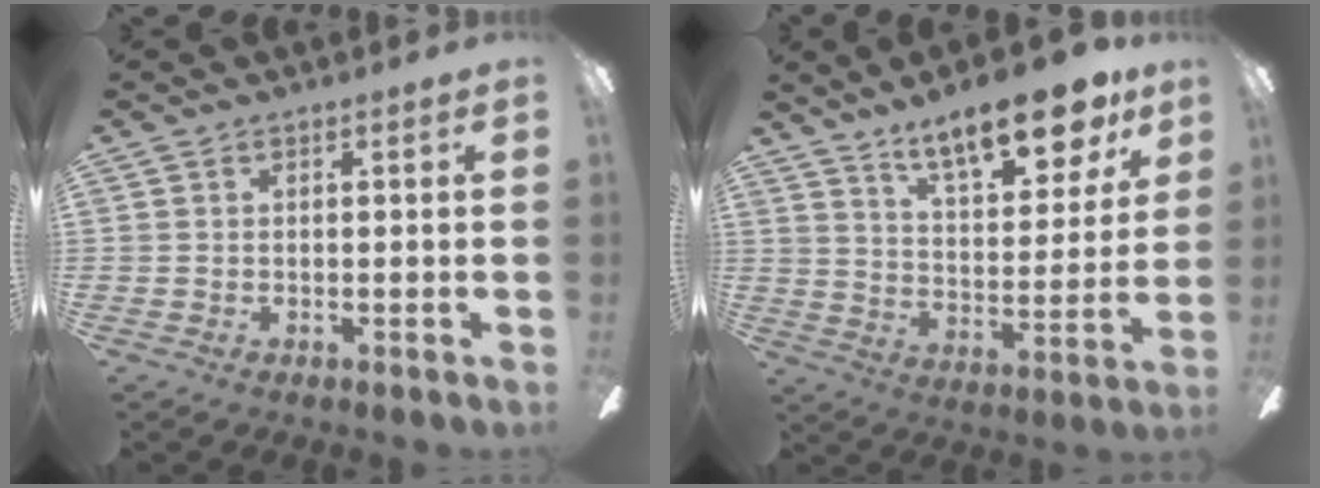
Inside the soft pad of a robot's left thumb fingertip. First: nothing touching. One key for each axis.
{"total": 17.4, "fx": 12.9, "fy": 6.3, "fz": 9.9, "tx": -0.145, "ty": -0.079, "tz": 0.214}